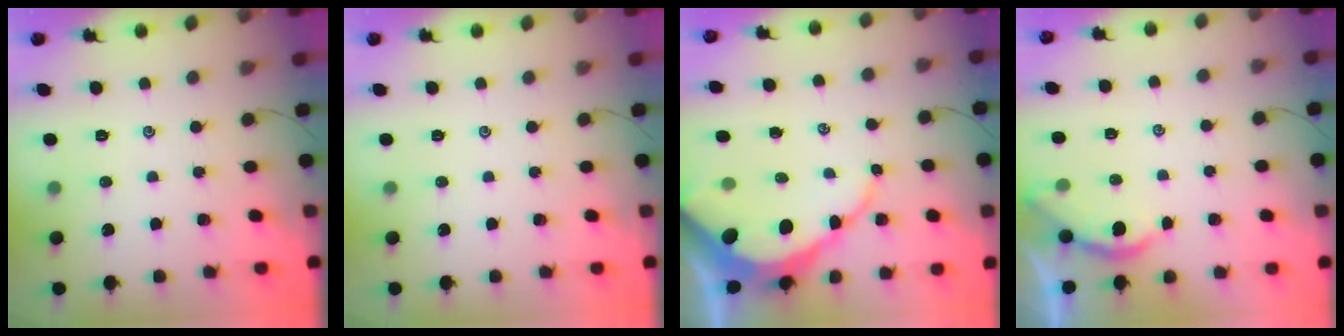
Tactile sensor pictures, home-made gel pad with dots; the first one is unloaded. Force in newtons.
{"total": 0.0}
{"total": 12.1, "press": 12.0, "slide": 1.0}
{"total": 2.3, "press": 2.2, "slide": 0.3}